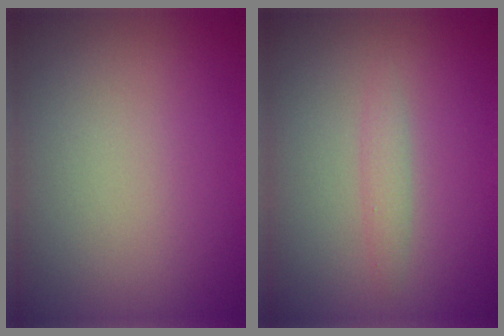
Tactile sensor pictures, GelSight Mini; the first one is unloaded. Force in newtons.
{"total": 1.2, "press": 1.2, "slide": 0.0}